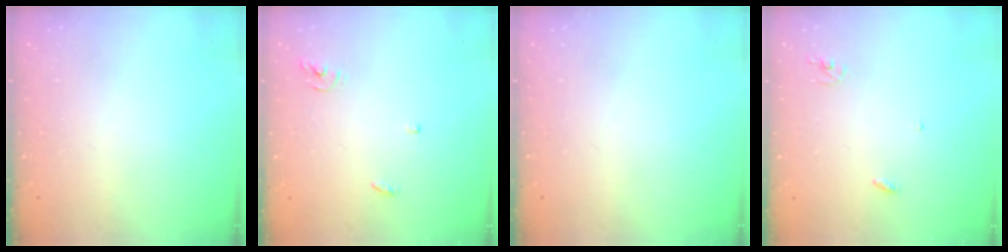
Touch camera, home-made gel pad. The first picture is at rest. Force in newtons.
{"total": 3.9, "press": 3.9, "slide": 0.4}
{"total": 0.0}
{"total": 2.8, "press": 2.8, "slide": 0.2}